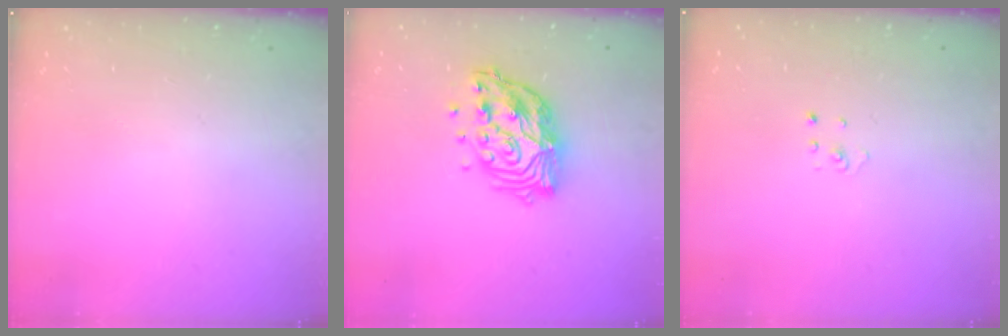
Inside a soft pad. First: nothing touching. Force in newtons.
{"total": 16.8, "press": 16.7, "slide": 1.5}
{"total": 1.5, "press": 1.5, "slide": 0.1}